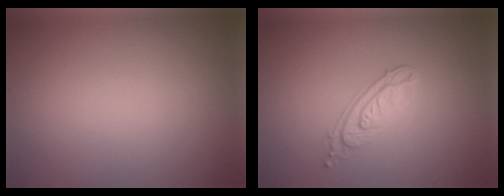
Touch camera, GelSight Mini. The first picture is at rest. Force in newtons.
{"total": 3.1, "press": 2.6, "slide": 1.7}